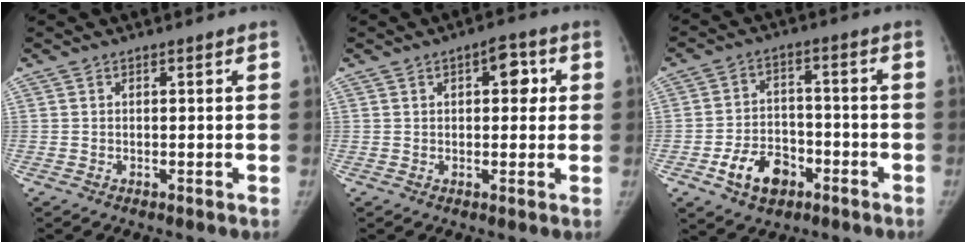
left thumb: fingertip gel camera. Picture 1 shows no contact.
{"total": 5.1, "force": [1.4, 2.8, 4.1], "torque": [-0.030, 0.004, 0.012]}
{"total": 9.6, "force": [-4.6, 6.7, 5.1], "torque": [-0.060, 0.028, -0.074]}